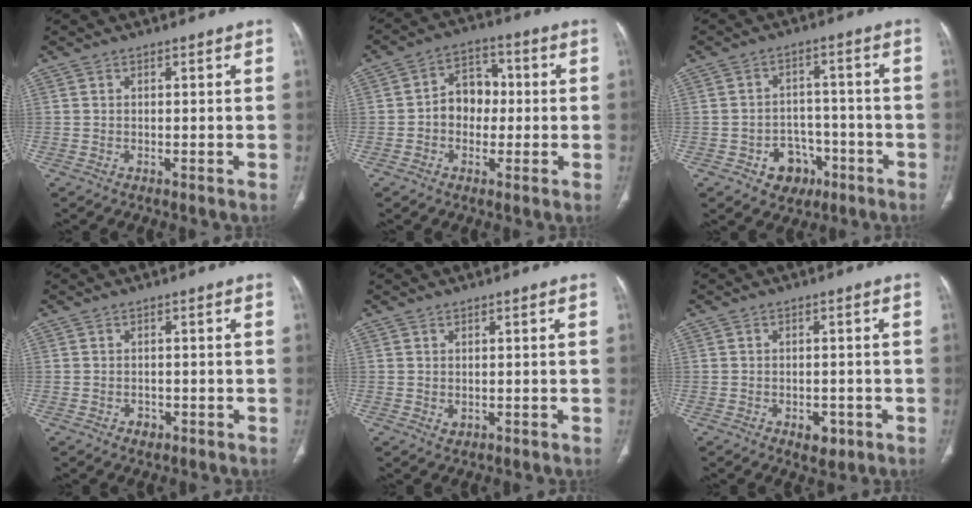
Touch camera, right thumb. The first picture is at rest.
{"total": 8.0, "force": [-0.4, 6.3, 4.8], "torque": [-0.041, 0.027, -0.016]}
{"total": 7.5, "force": [-3.7, 5.9, 2.7], "torque": [-0.004, 0.036, -0.047]}
{"total": 1.5, "force": [-0.7, 1.2, 0.6], "torque": [-0.004, 0.006, -0.005]}
{"total": 1.0, "force": [0.2, 0.7, 0.6], "torque": [-0.008, -0.002, 0.009]}
{"total": 3.5, "force": [-1.5, 2.3, 2.2], "torque": [-0.016, 0.003, -0.014]}